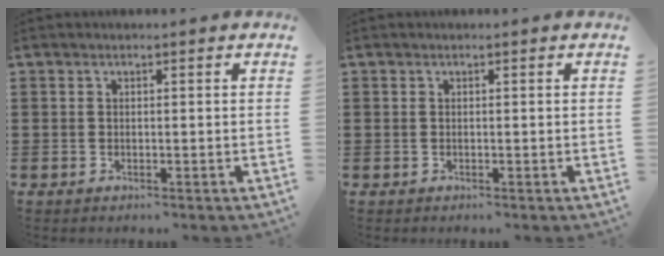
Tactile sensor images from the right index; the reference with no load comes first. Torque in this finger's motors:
{"motor_torque": [0.04, 0.21, 0.00, -0.03]}